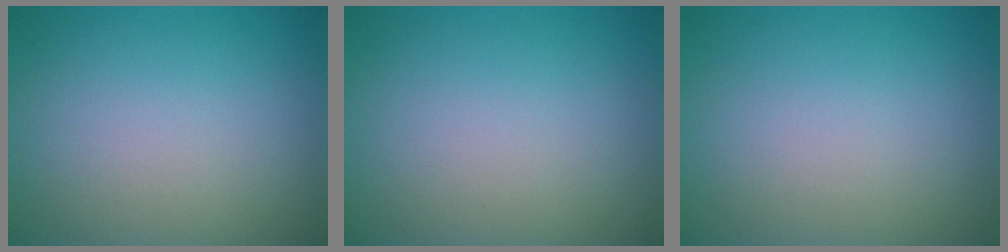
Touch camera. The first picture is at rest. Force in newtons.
{"total": 0.0}
{"total": 0.0}